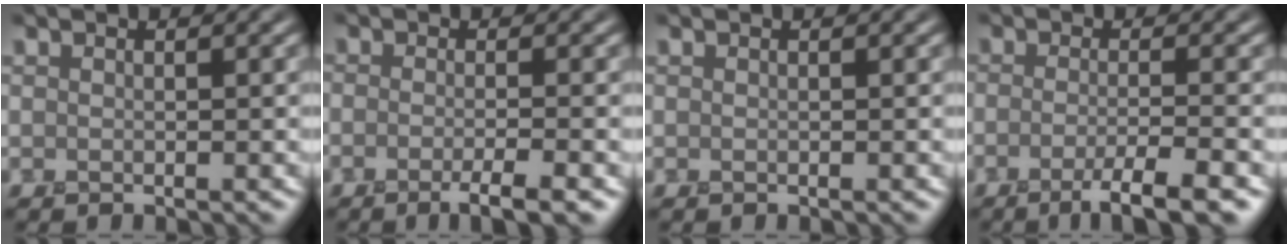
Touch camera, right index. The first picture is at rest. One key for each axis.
{"total": 3.2, "fx": -1.7, "fy": 0.6, "fz": 2.7, "tx": -0.042, "ty": -0.004, "tz": -0.037}
{"total": 0.0}
{"total": 4.3, "fx": -2.3, "fy": 0.7, "fz": 3.6, "tx": -0.058, "ty": -0.003, "tz": -0.048}